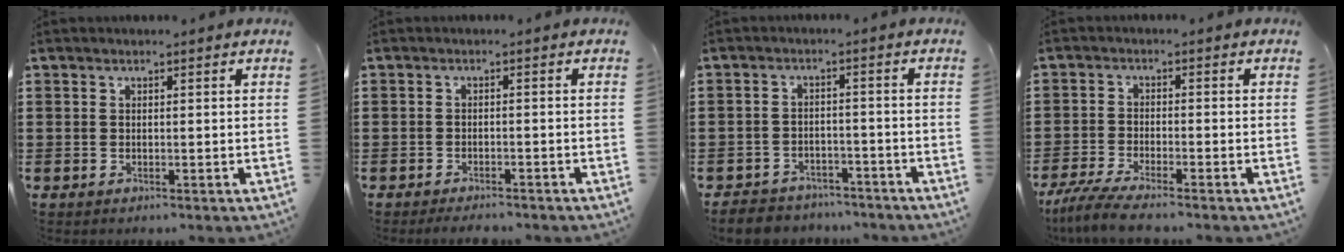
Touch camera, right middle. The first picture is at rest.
{"total": 1.5, "force": [-1.4, 0.0, 0.4], "torque": [-0.011, -0.003, -0.026]}
{"total": 3.5, "force": [-3.4, 0.8, 0.0], "torque": [-0.013, 0.001, -0.076]}
{"total": 4.2, "force": [-3.6, -0.2, 2.1], "torque": [-0.065, -0.022, -0.077]}